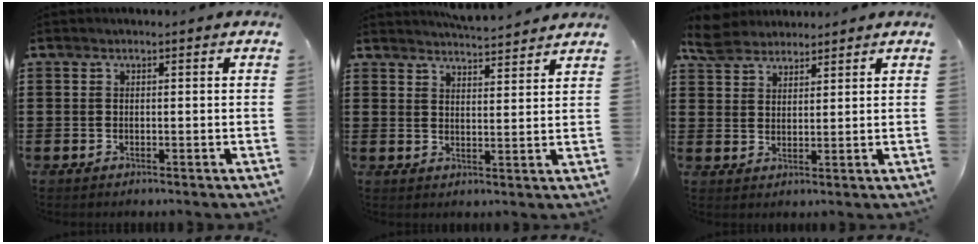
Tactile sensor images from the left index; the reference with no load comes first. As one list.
[{"total": 4.1, "force": [4.1, -0.3, 0.4], "torque": [-0.020, -0.018, 0.075]}, {"total": 4.9, "force": [4.4, 1.8, 1.1], "torque": [-0.039, -0.003, 0.084]}]